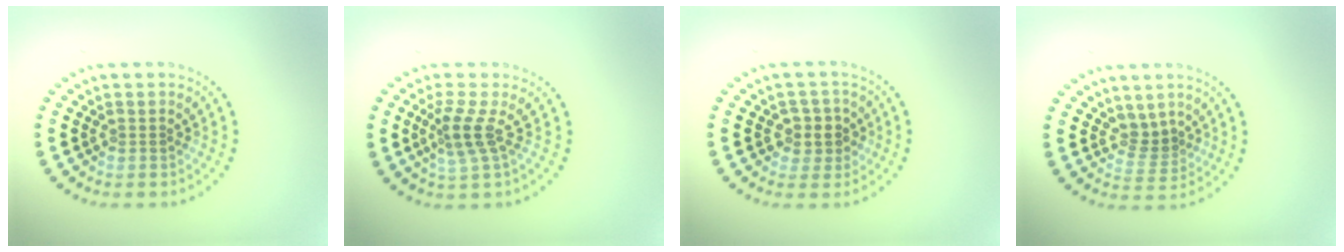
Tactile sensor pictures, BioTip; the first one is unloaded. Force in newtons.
{"total": 2.6, "press": 1.9, "slide": 1.8}
{"total": 2.5, "press": 2.2, "slide": 1.0}
{"total": 2.0, "press": 1.5, "slide": 1.3}